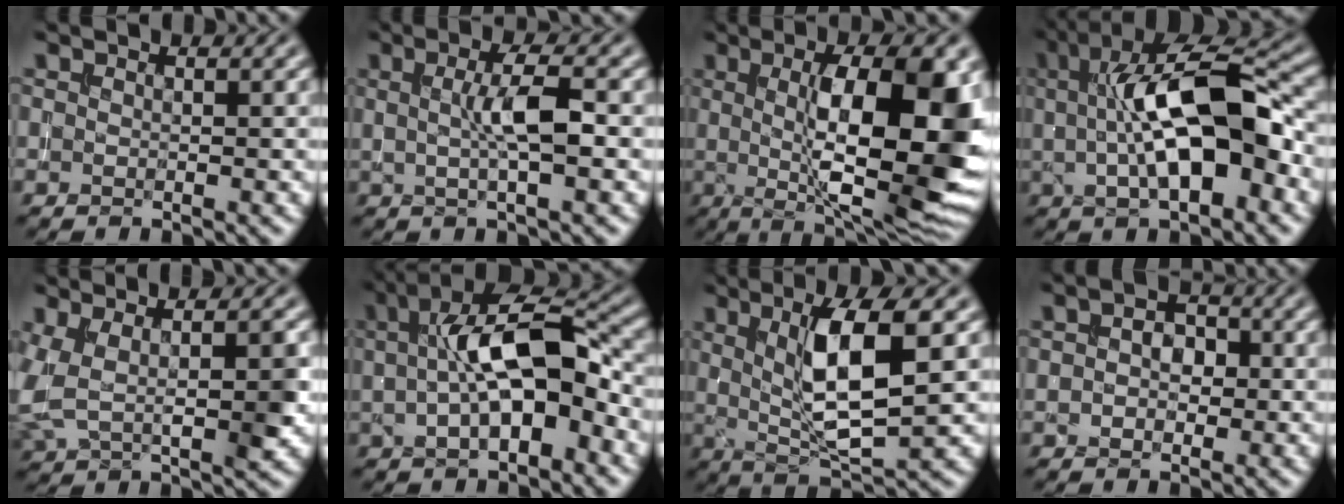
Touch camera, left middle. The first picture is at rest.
{"total": 3.7, "force": [0.3, 0.7, 3.6], "torque": [-0.065, 0.007, 0.004]}
{"total": 14.1, "force": [0.8, 4.2, 13.4], "torque": [-0.181, -0.002, 0.010]}
{"total": 11.2, "force": [0.9, 4.0, 10.4], "torque": [-0.149, 0.020, 0.006]}
{"total": 5.6, "force": [0.6, 2.4, 5.0], "torque": [-0.105, 0.000, 0.011]}
{"total": 10.1, "force": [0.7, 4.4, 9.1], "torque": [-0.135, 0.020, 0.002]}
{"total": 8.1, "force": [1.6, 2.3, 7.6], "torque": [-0.130, -0.005, 0.033]}
{"total": 2.5, "force": [0.3, 1.8, 1.8], "torque": [-0.026, 0.009, 0.000]}